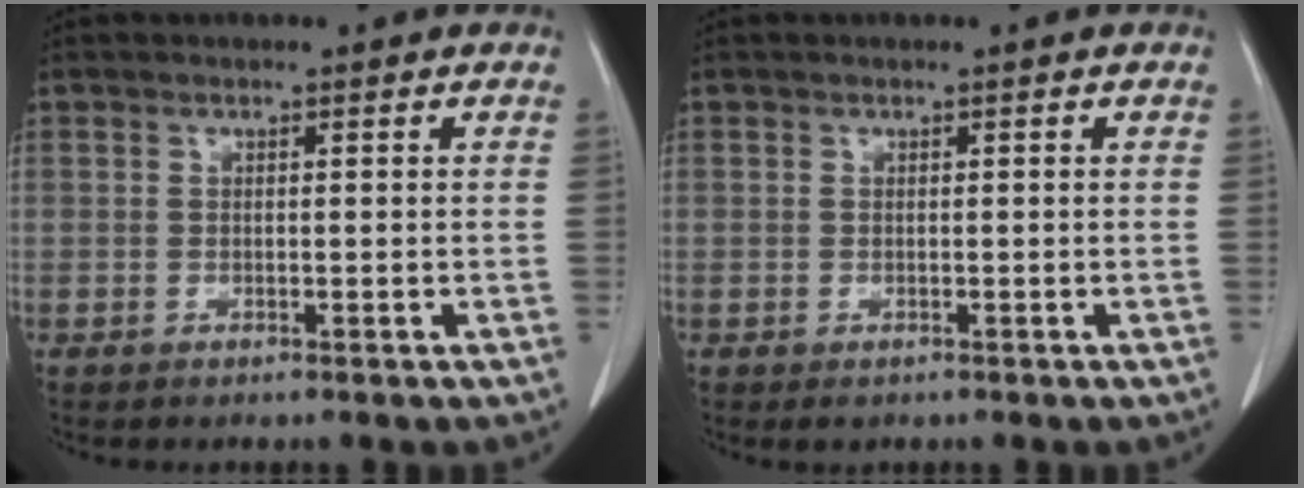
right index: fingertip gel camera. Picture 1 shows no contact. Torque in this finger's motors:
{"motor_torque": [-0.08, -0.06, -0.02, -0.02]}